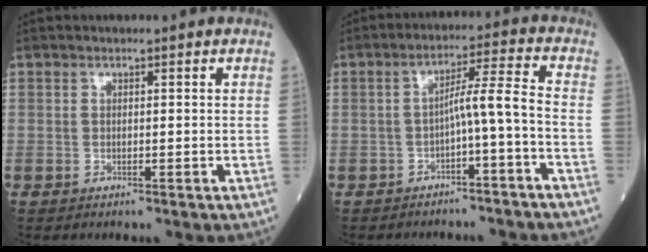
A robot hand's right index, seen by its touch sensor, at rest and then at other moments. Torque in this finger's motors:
{"motor_torque": [0.61, -0.41, 0.30, 0.09]}